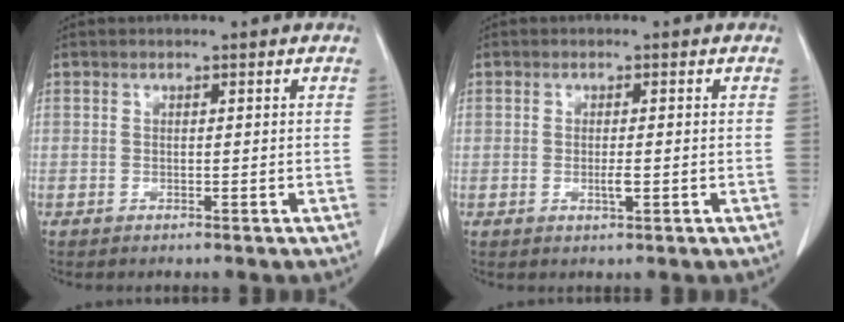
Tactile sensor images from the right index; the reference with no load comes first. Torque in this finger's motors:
{"motor_torque": [0.62, -0.07, 0.15, 0.04]}